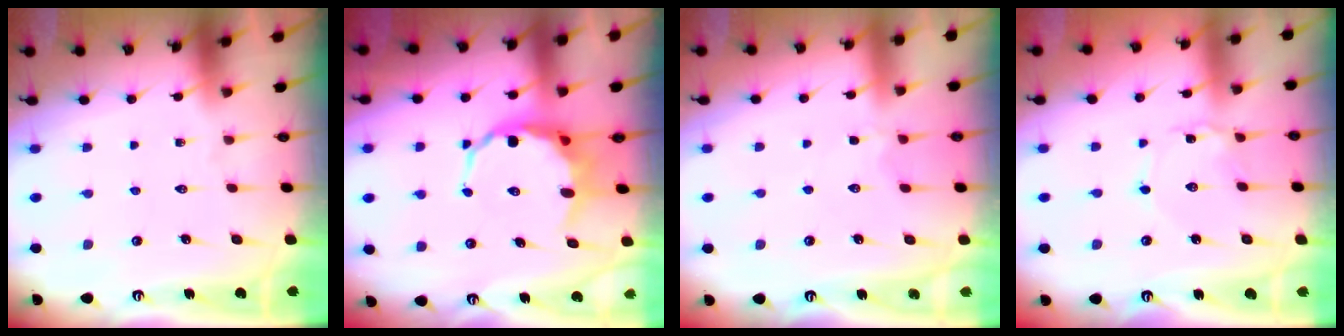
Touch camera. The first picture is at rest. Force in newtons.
{"total": 7.7, "press": 7.4, "slide": 2.0}
{"total": 2.2, "press": 2.2, "slide": 0.5}
{"total": 1.7, "press": 1.7, "slide": 0.2}